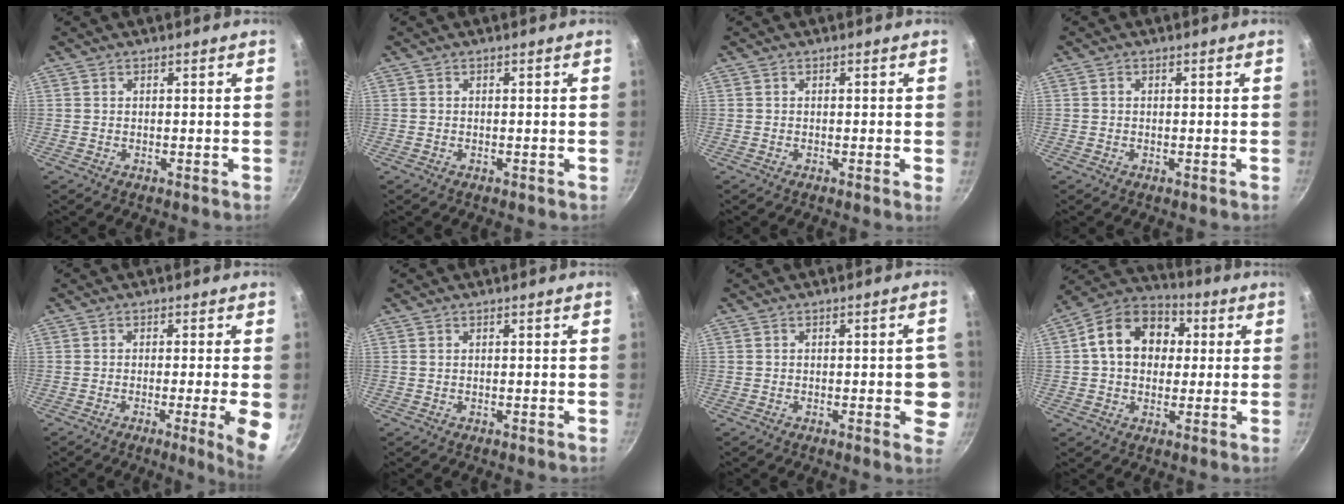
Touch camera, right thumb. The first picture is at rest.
{"total": 0.0}
{"total": 0.7, "force": [-0.1, -0.1, 0.7], "torque": [-0.009, -0.003, -0.006]}
{"total": 0.5, "force": [0.0, 0.5, 0.2], "torque": [-0.002, 0.004, 0.000]}
{"total": 7.6, "force": [-2.1, 0.2, 7.3], "torque": [-0.093, 0.003, -0.030]}
{"total": 0.0}
{"total": 6.8, "force": [-0.9, 2.6, 6.3], "torque": [-0.049, 0.007, -0.013]}
{"total": 14.2, "force": [2.3, 11.0, 8.7], "torque": [-0.113, 0.028, 0.019]}